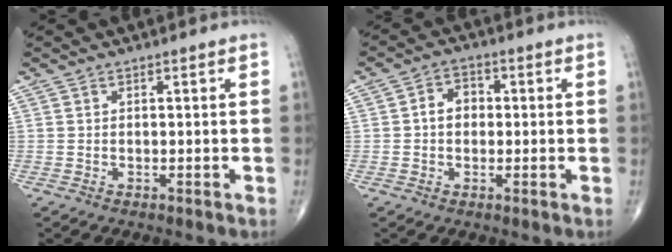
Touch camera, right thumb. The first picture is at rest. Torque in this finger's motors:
{"motor_torque": [0.03, 0.03, 0.04, 0.04, 0.01]}